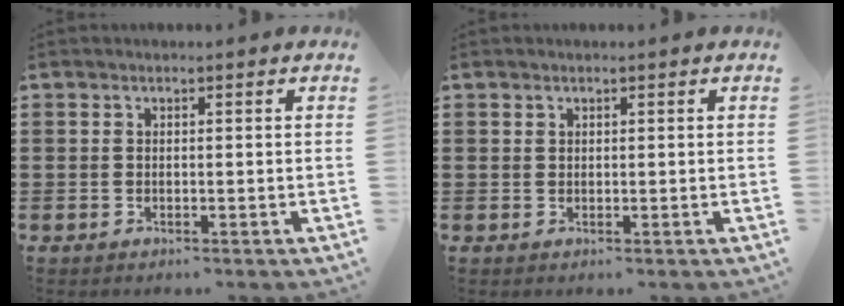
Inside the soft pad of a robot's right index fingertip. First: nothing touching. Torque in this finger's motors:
{"motor_torque": [-0.38, 0.16, -0.07, -0.01]}